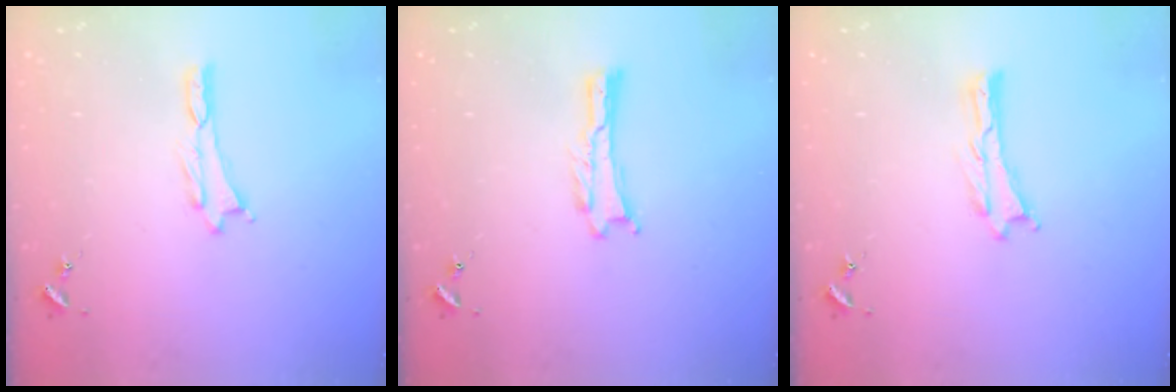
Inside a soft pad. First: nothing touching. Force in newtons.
{"total": 0.0}
{"total": 0.0}